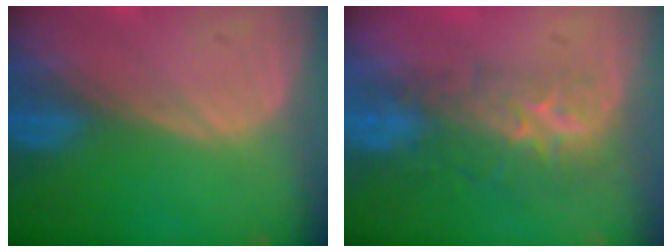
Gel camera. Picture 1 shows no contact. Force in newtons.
{"total": 8.8, "press": 7.2, "slide": 5.1}